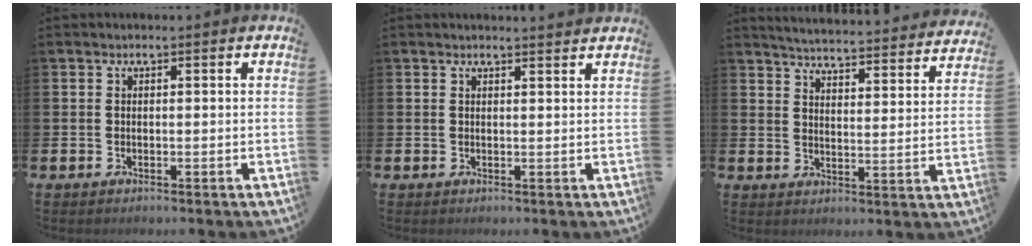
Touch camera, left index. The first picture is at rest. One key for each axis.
{"total": 1.3, "fx": 1.3, "fy": 0.0, "fz": 0.1, "tx": 0.007, "ty": -0.007, "tz": 0.022}
{"total": 4.9, "fx": 4.9, "fy": 0.1, "fz": 0.6, "tx": -0.028, "ty": -0.046, "tz": 0.081}